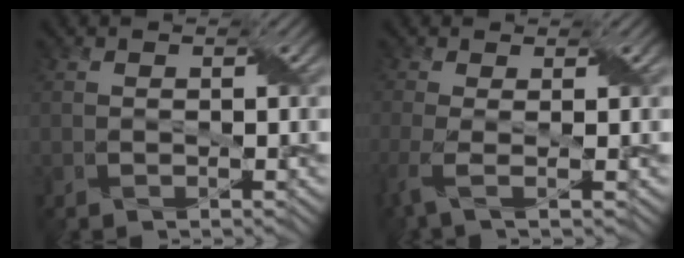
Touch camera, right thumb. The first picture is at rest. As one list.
[{"total": 3.4, "force": [-0.9, 1.0, 3.2], "torque": [-0.069, -0.007, -0.025]}]